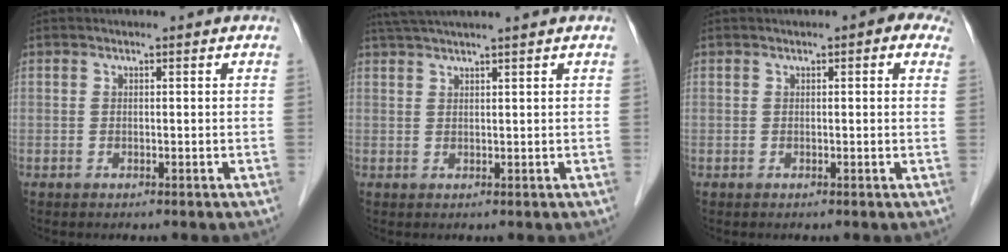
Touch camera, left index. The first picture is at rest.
{"total": 6.4, "force": [5.4, -1.2, 3.3], "torque": [-0.050, 0.033, 0.088]}
{"total": 3.3, "force": [1.7, 1.2, 2.6], "torque": [-0.024, 0.016, 0.012]}